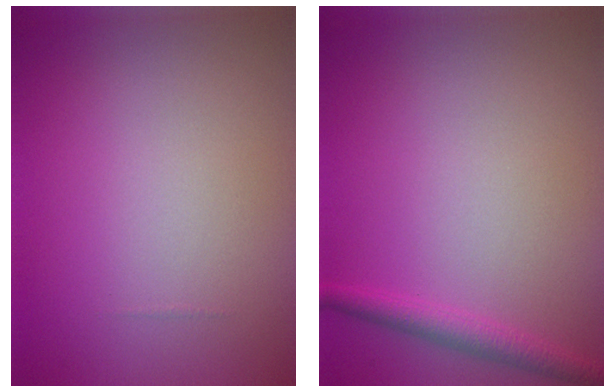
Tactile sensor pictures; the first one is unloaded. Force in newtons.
{"total": 1.8, "press": 1.8, "slide": 0.1}